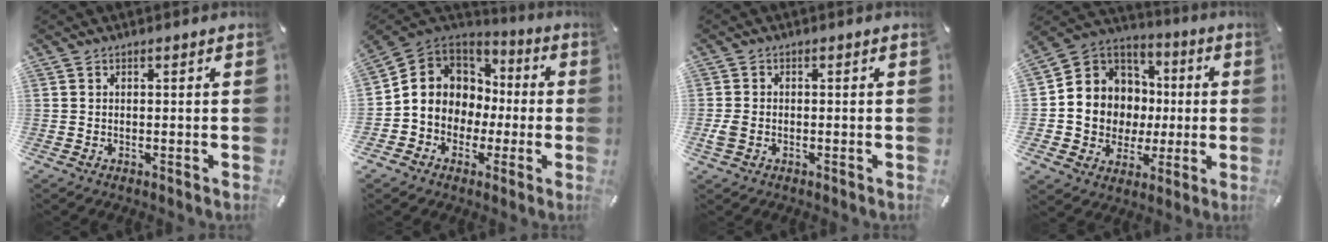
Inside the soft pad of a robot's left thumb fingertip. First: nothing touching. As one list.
[{"total": 10.2, "force": [-1.8, 9.8, 2.0], "torque": [-0.067, 0.002, -0.029]}, {"total": 2.5, "force": [-0.7, 1.8, 1.6], "torque": [-0.035, 0.000, -0.013]}, {"total": 11.2, "force": [-0.2, 11.2, 1.0], "torque": [-0.022, -0.026, 0.014]}]